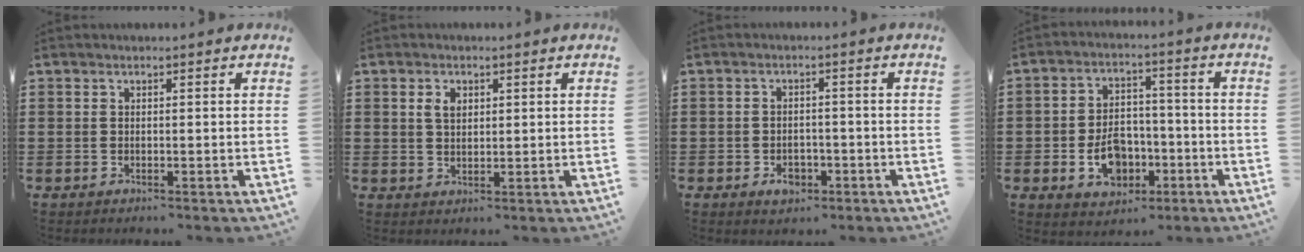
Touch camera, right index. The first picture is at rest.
{"total": 2.5, "force": [0.9, 1.6, 1.8], "torque": [-0.040, 0.007, 0.016]}
{"total": 3.0, "force": [-1.4, 2.0, 1.7], "torque": [-0.033, 0.002, -0.028]}
{"total": 7.5, "force": [-2.4, 5.4, 4.5], "torque": [-0.070, 0.001, -0.047]}